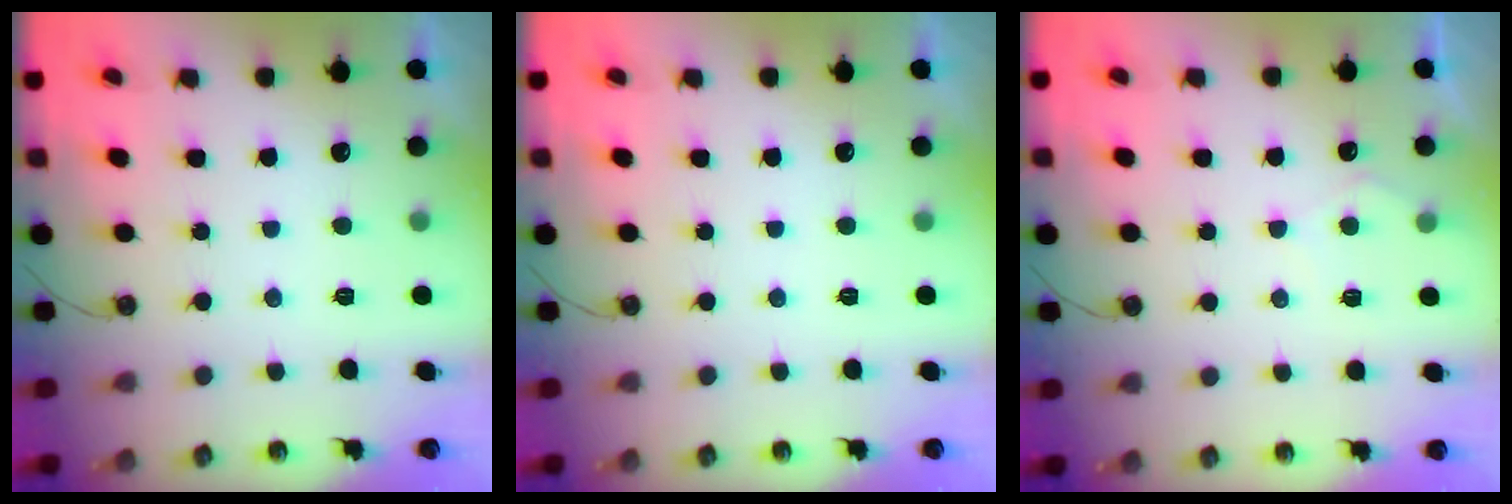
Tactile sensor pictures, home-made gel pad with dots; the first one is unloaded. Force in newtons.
{"total": 0.0}
{"total": 4.5, "press": 4.4, "slide": 0.5}